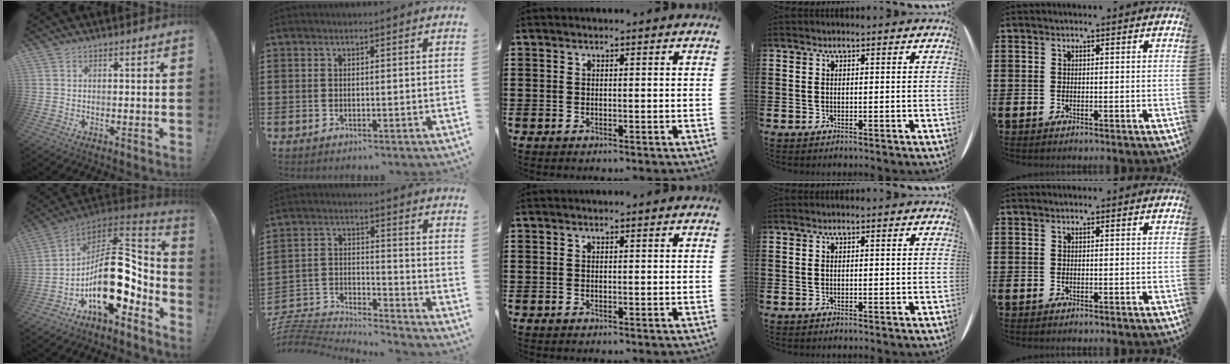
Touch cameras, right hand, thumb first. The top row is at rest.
{"thumb": {"total": 23.1, "force": [-3.6, 12.5, 19.1], "torque": [-0.327, 0.016, -0.047]}, "index": {"total": 5.9, "force": [-5.9, 0.3, 0.4], "torque": [-0.033, -0.012, -0.129]}}